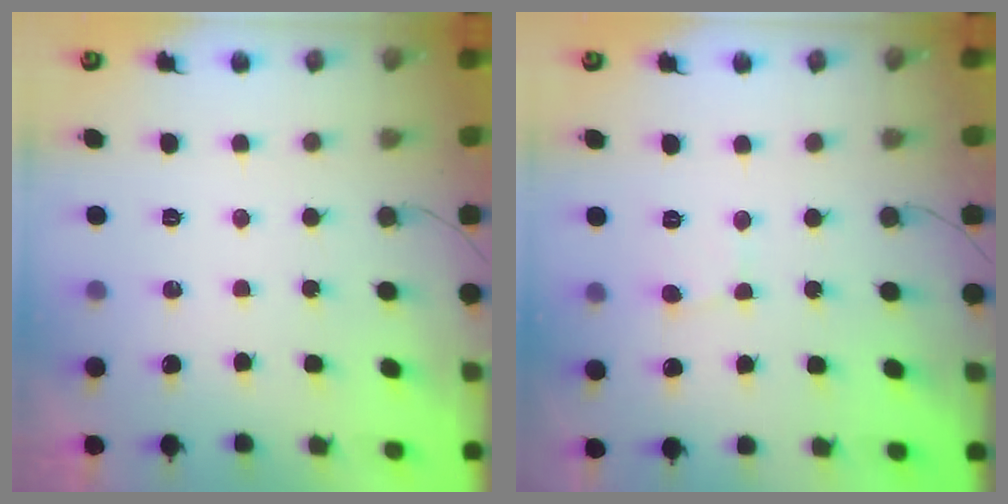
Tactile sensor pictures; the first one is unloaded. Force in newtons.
{"total": 2.8, "press": 2.8, "slide": 0.3}